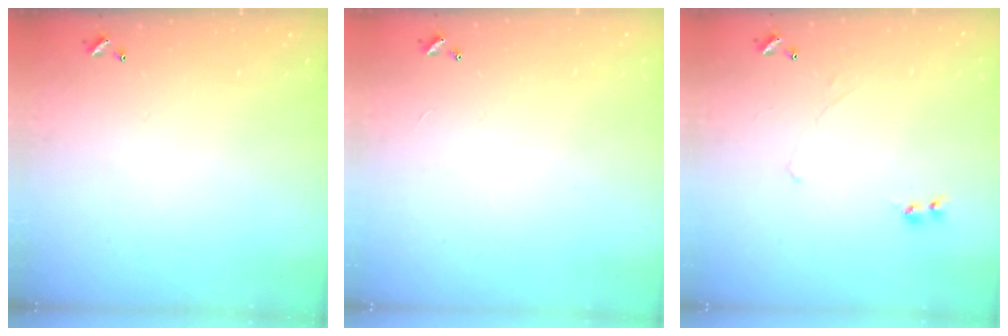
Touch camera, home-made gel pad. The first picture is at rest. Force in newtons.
{"total": 2.8, "press": 2.8, "slide": 0.3}
{"total": 2.3, "press": 2.3, "slide": 0.2}